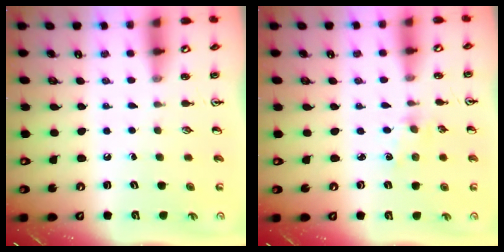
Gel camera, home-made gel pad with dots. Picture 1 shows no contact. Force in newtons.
{"total": 2.2, "press": 2.1, "slide": 0.3}